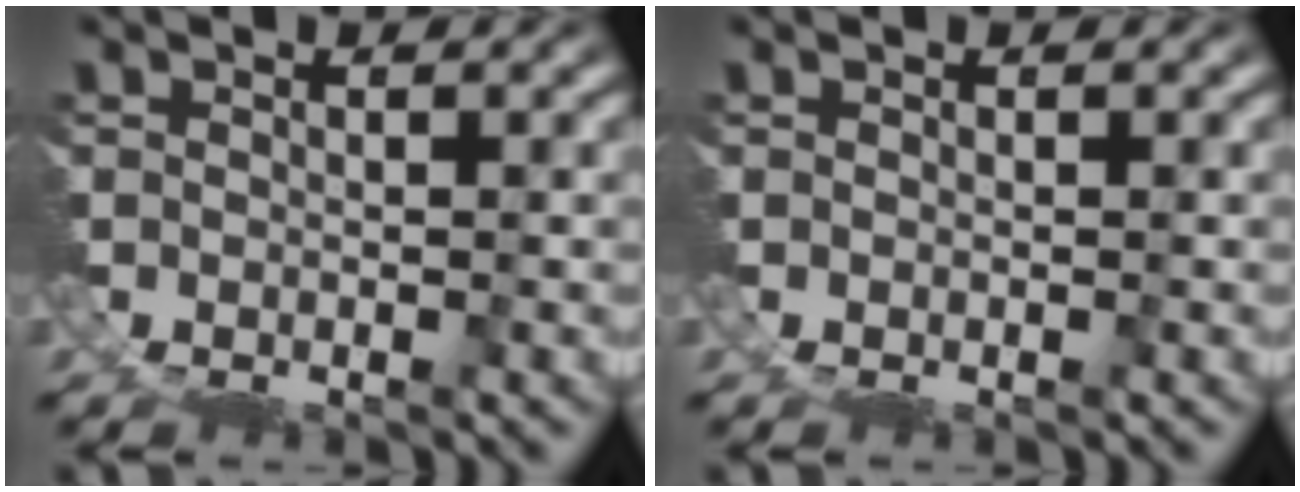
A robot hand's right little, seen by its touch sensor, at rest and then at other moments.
{"total": 0.0}